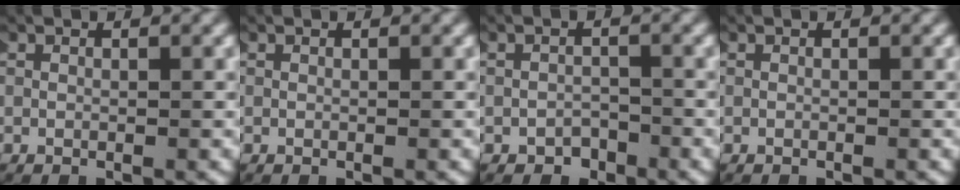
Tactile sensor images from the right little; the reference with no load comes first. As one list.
[{"total": 0.0}, {"total": 1.8, "force": [-1.5, 0.8, -0.5], "torque": [0.007, -0.005, -0.027]}, {"total": 0.0}]